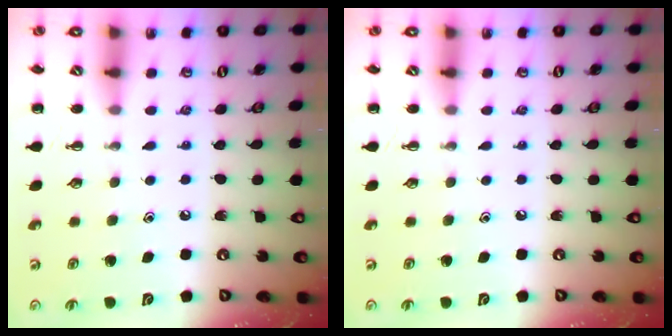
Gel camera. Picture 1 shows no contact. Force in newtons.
{"total": 0.0}